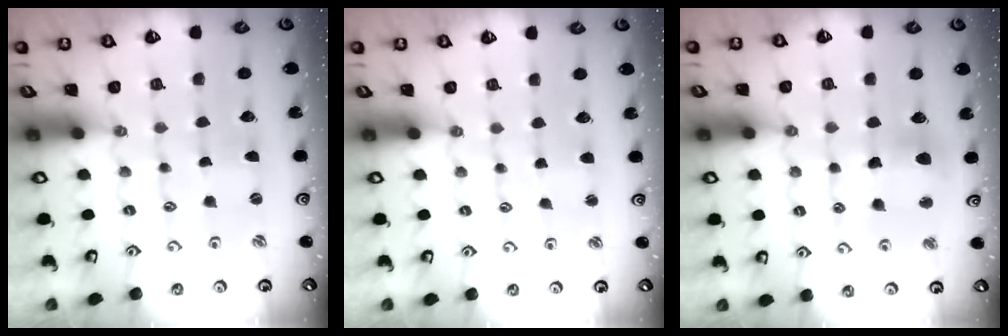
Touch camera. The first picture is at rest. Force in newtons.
{"total": 2.7, "press": 2.7, "slide": 0.2}
{"total": 10.6, "press": 10.5, "slide": 1.5}